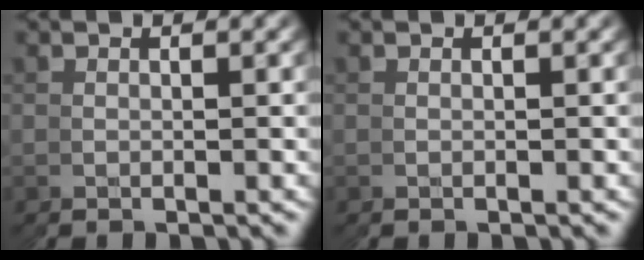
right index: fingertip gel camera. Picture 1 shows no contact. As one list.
[{"total": 0.0}]